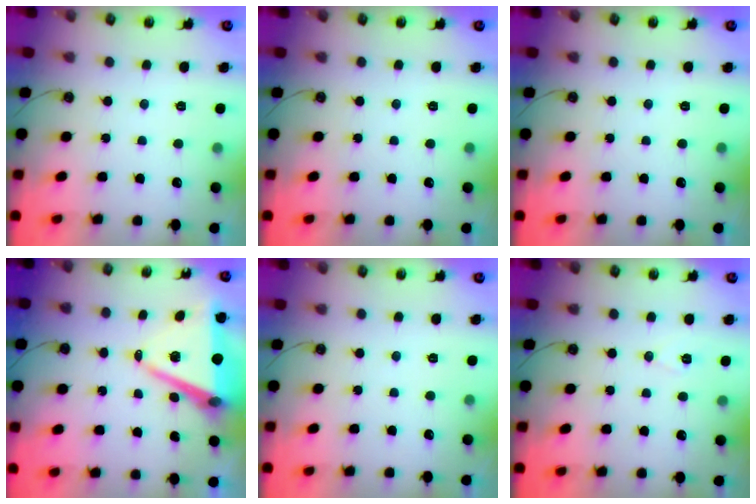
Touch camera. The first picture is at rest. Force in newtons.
{"total": 0.0}
{"total": 0.0}
{"total": 10.7, "press": 9.9, "slide": 4.0}
{"total": 0.0}
{"total": 6.3, "press": 4.5, "slide": 4.4}